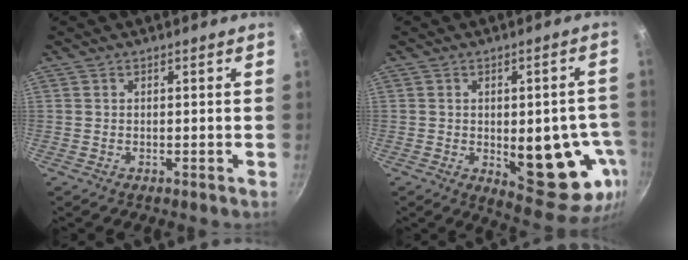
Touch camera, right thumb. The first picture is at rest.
{"total": 17.2, "force": [-3.3, 7.6, 15.1], "torque": [-0.136, -0.005, -0.030]}